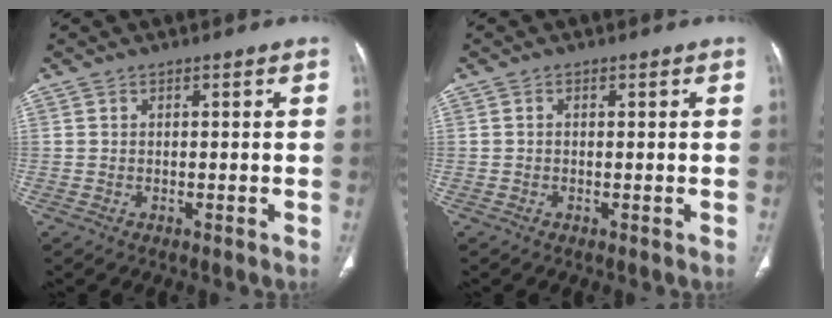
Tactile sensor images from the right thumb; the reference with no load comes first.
{"total": 0.0}